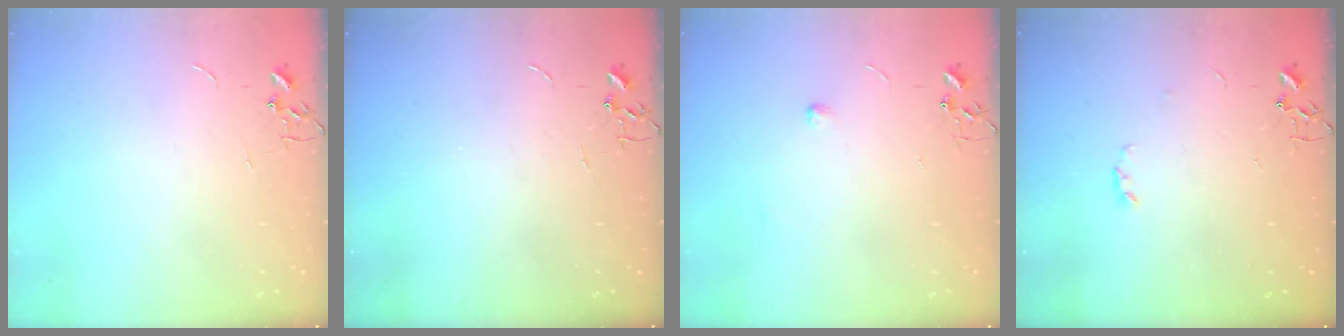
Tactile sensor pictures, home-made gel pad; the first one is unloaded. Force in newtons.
{"total": 0.0}
{"total": 5.2, "press": 5.2, "slide": 0.7}
{"total": 2.9, "press": 2.8, "slide": 0.5}